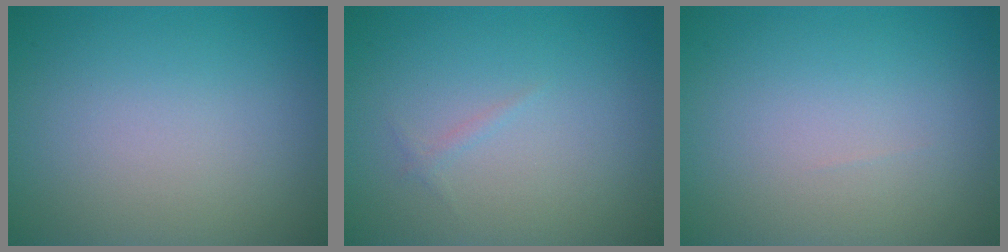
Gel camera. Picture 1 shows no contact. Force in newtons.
{"total": 0.5, "press": 0.5, "slide": 0.0}
{"total": 0.0}